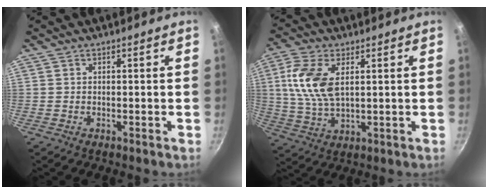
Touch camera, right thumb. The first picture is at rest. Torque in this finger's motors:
{"motor_torque": [-0.49, 0.78, 0.77, 0.11, 0.15]}